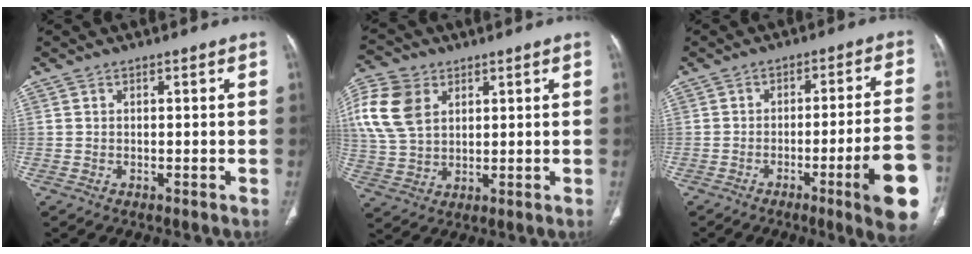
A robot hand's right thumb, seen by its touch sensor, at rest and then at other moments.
{"total": 12.6, "force": [4.1, 8.8, 7.9], "torque": [-0.165, -0.001, 0.082]}
{"total": 14.4, "force": [-5.6, 0.6, 13.3], "torque": [-0.156, 0.016, -0.076]}